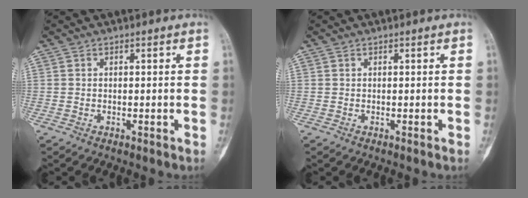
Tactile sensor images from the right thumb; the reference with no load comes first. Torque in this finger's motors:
{"motor_torque": [-0.05, 0.20, -0.01, -0.13, 0.02]}